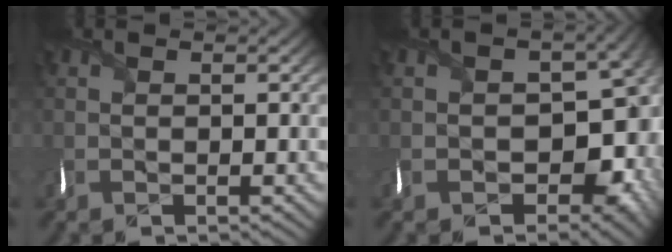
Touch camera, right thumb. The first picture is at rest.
{"total": 12.3, "force": [-2.6, 9.6, 7.1], "torque": [-0.086, -0.024, -0.033]}